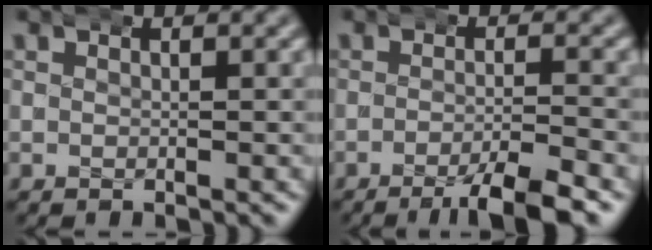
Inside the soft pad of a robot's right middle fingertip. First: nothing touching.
{"total": 4.8, "force": [-3.2, 0.4, 3.5], "torque": [-0.048, -0.002, -0.057]}